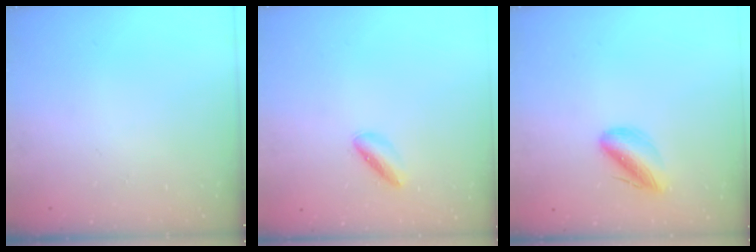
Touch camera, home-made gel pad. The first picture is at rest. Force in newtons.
{"total": 2.5, "press": 2.4, "slide": 0.3}
{"total": 8.7, "press": 8.4, "slide": 2.2}